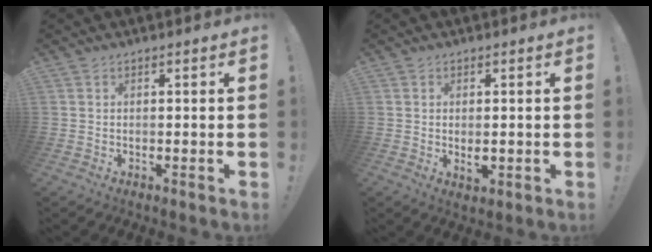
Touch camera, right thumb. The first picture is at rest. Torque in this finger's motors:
{"motor_torque": [-0.16, 0.26, -0.24, 0.27, -0.05]}